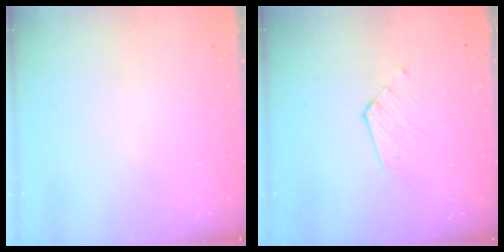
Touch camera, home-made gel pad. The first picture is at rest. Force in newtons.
{"total": 3.6, "press": 3.5, "slide": 0.3}